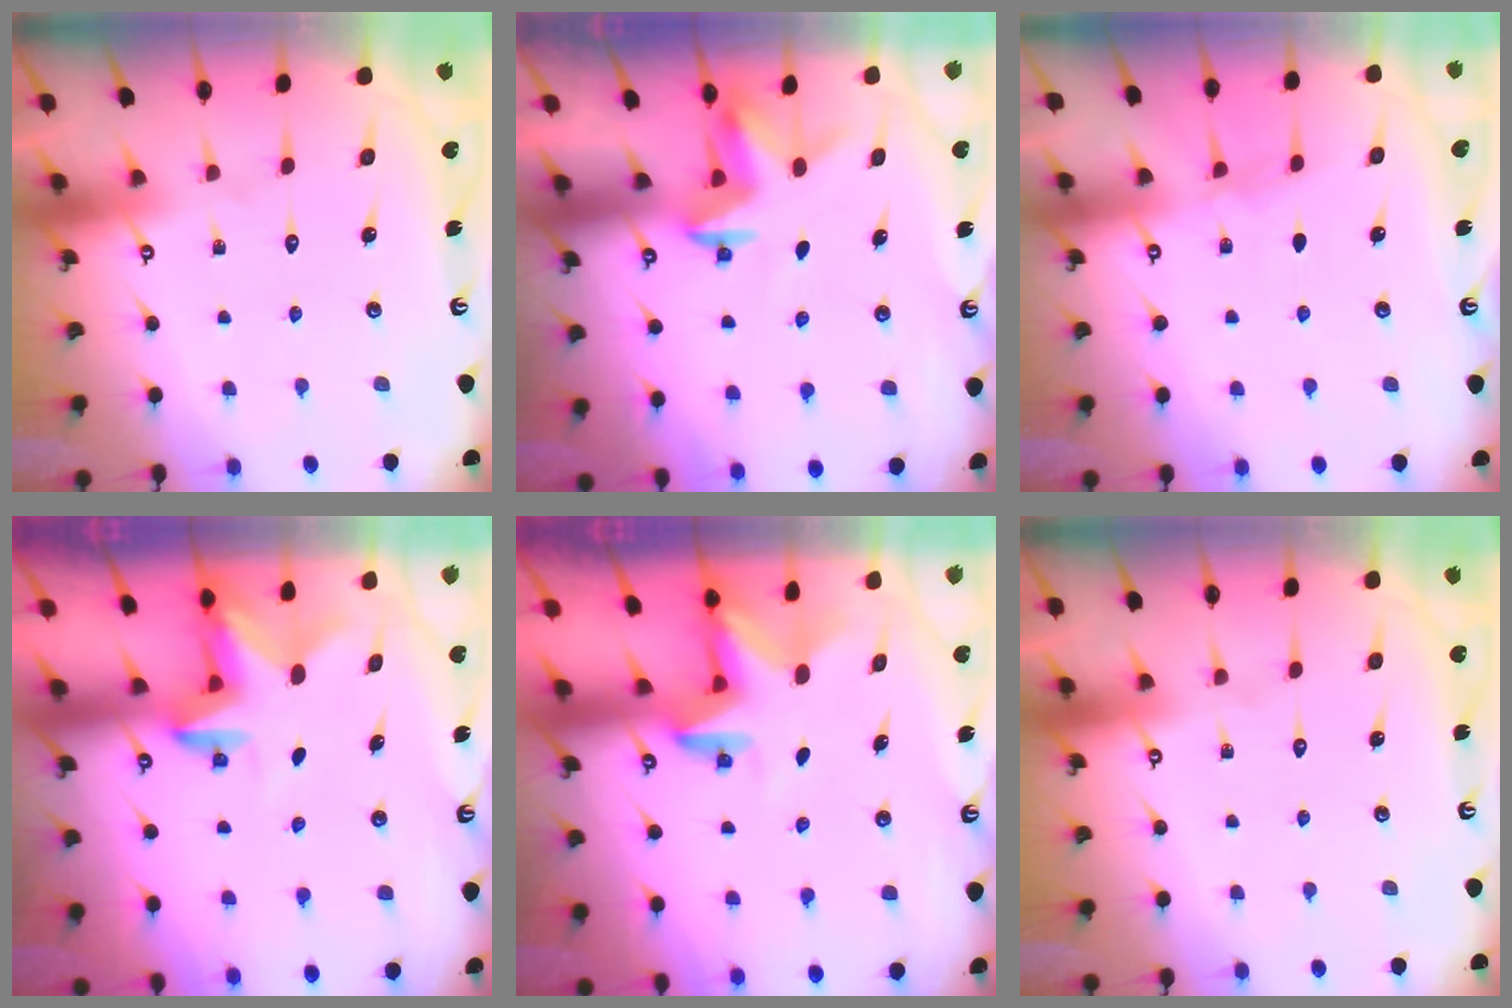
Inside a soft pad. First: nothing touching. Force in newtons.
{"total": 3.3, "press": 3.3, "slide": 0.2}
{"total": 3.2, "press": 3.1, "slide": 0.5}
{"total": 2.8, "press": 2.7, "slide": 0.5}
{"total": 2.9, "press": 2.9, "slide": 0.2}
{"total": 0.0}